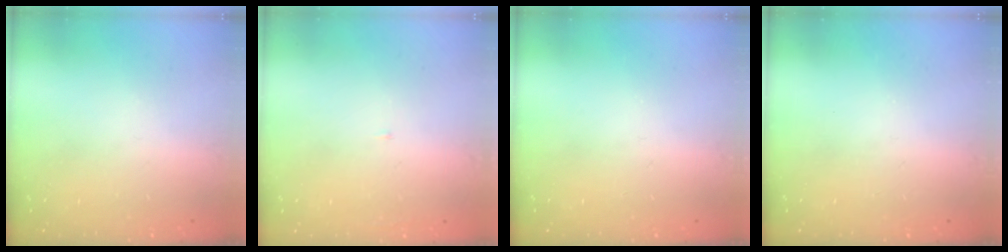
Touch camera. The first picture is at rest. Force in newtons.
{"total": 2.0, "press": 2.0, "slide": 0.2}
{"total": 0.0}
{"total": 0.0}